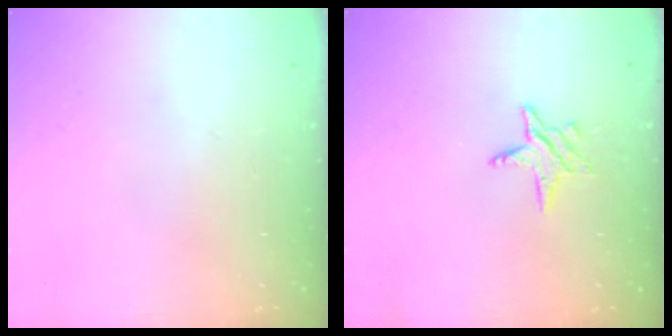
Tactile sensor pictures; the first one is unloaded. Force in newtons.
{"total": 5.3, "press": 5.3, "slide": 0.6}